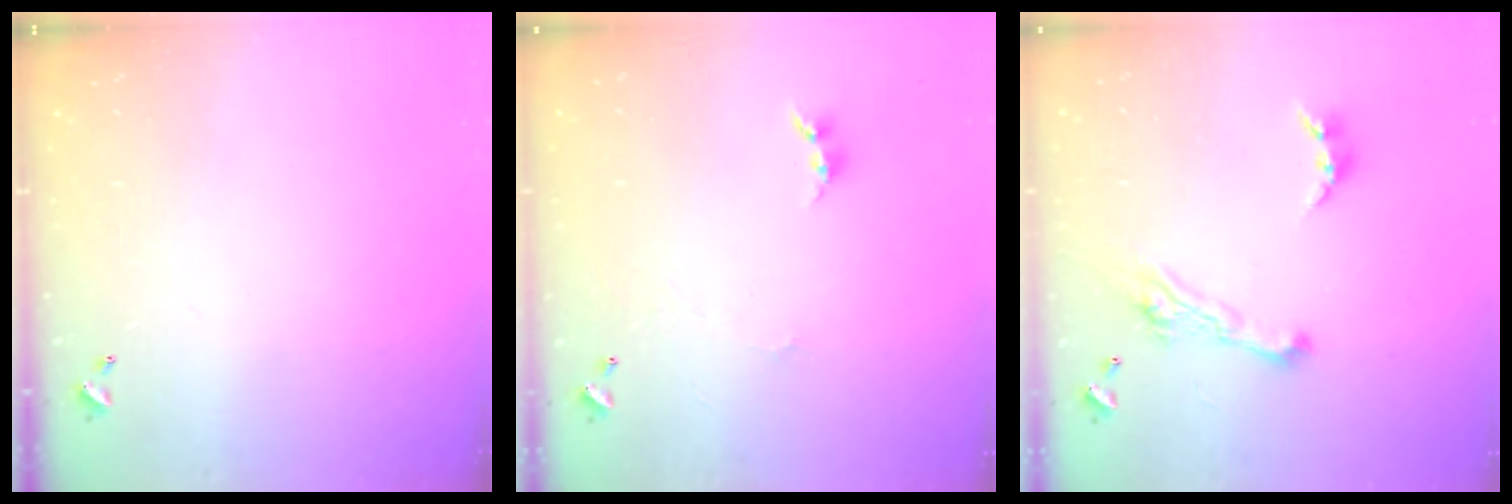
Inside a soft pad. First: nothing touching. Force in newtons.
{"total": 0.6, "press": 0.3, "slide": 0.5}
{"total": 7.7, "press": 7.7, "slide": 1.0}